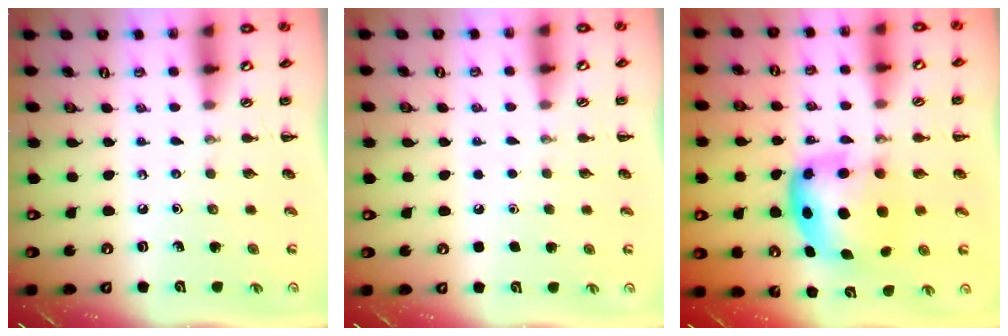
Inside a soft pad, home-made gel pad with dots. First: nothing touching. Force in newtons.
{"total": 1.6, "press": 1.6, "slide": 0.1}
{"total": 7.0, "press": 6.8, "slide": 1.6}